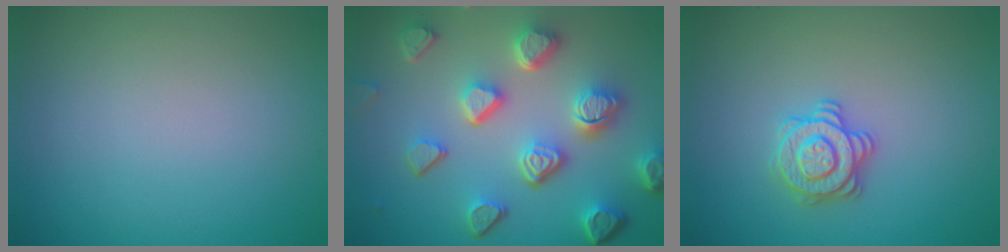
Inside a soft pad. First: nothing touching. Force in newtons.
{"total": 7.1, "press": 5.4, "slide": 4.6}
{"total": 2.8, "press": 2.7, "slide": 0.5}